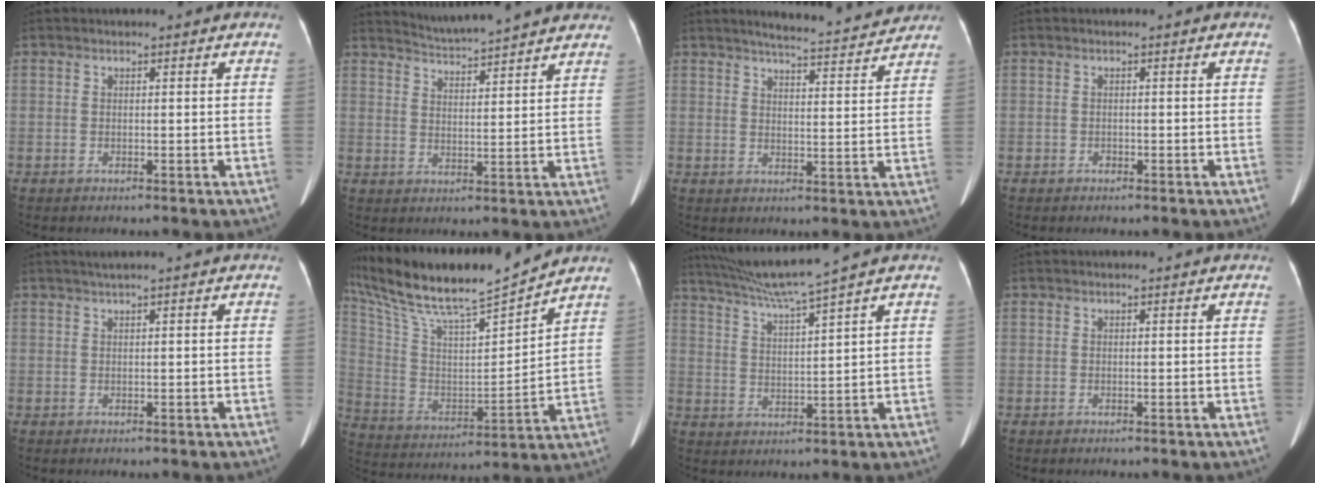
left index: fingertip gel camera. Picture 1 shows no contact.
{"total": 12.5, "force": [11.9, 0.5, 4.1], "torque": [-0.067, 0.014, 0.157]}
{"total": 10.9, "force": [10.2, 0.6, 3.7], "torque": [-0.055, 0.000, 0.126]}
{"total": 0.6, "force": [-0.5, 0.3, 0.0], "torque": [-0.004, -0.006, -0.008]}
{"total": 1.6, "force": [1.1, -0.3, 1.1], "torque": [-0.021, 0.010, 0.024]}
{"total": 20.0, "force": [17.8, 0.3, 9.2], "torque": [-0.185, -0.006, 0.318]}
{"total": 8.4, "force": [7.1, -2.5, 3.6], "torque": [-0.072, -0.001, 0.136]}
{"total": 0.8, "force": [0.7, 0.1, 0.2], "torque": [-0.008, 0.012, 0.011]}